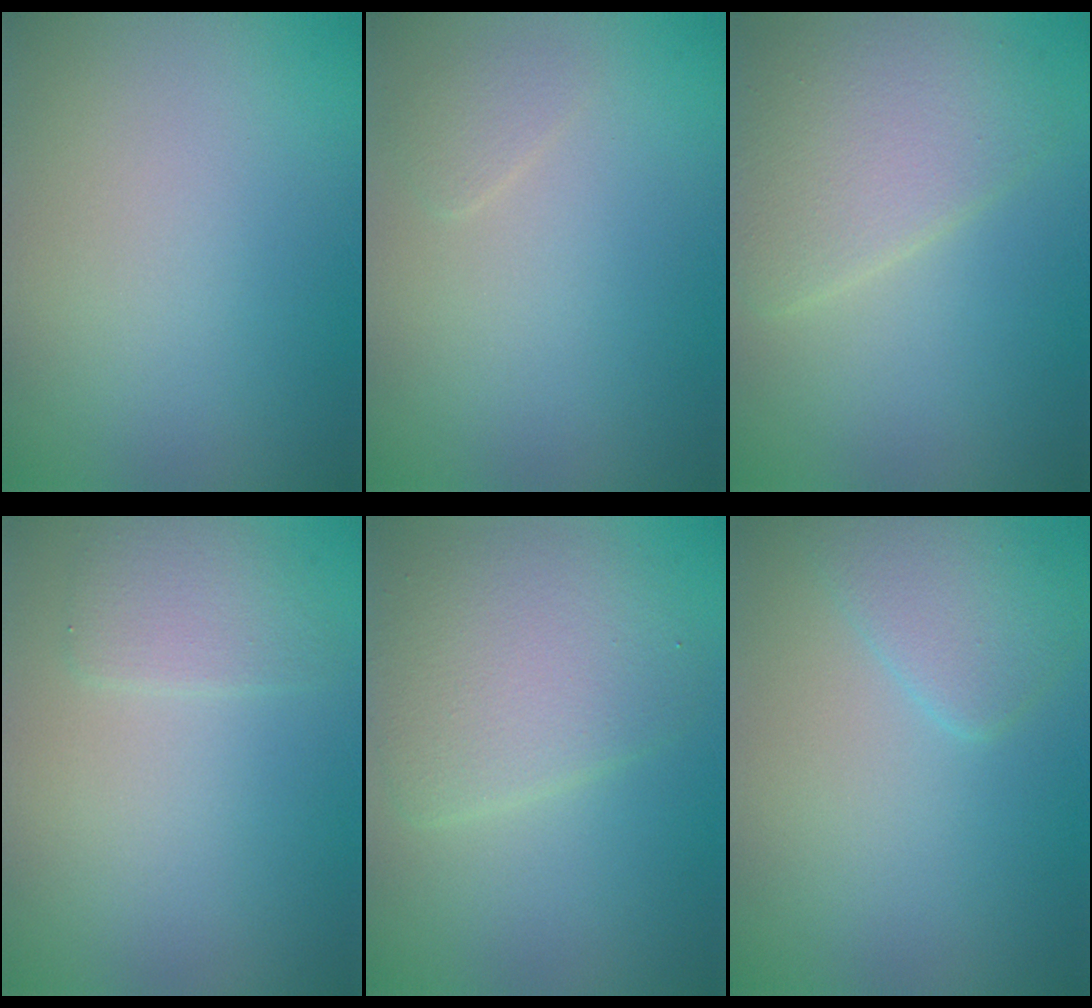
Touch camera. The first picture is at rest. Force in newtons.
{"total": 0.9, "press": 0.9, "slide": 0.0}
{"total": 4.7, "press": 4.7, "slide": 0.2}
{"total": 2.0, "press": 2.0, "slide": 0.2}
{"total": 5.0, "press": 5.0, "slide": 0.1}
{"total": 2.5, "press": 2.5, "slide": 0.1}